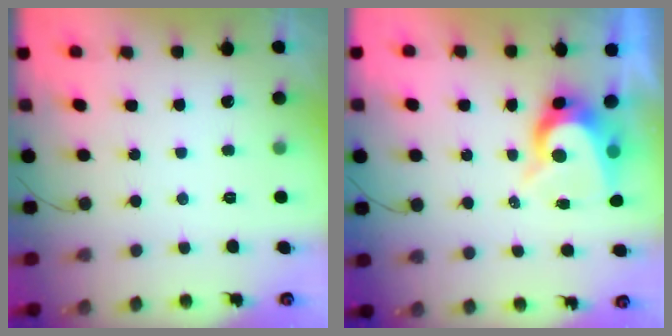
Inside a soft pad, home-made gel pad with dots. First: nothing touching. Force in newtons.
{"total": 8.0, "press": 8.0, "slide": 0.7}